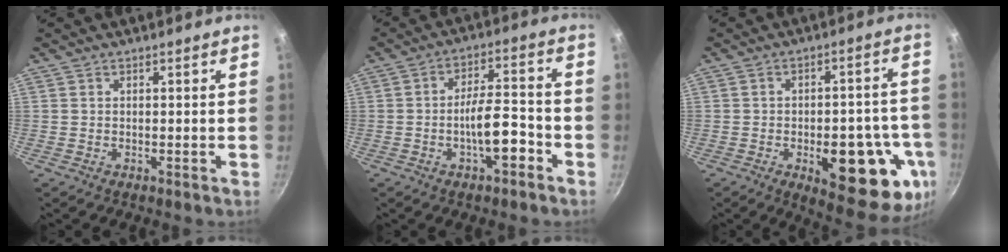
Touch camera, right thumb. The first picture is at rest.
{"total": 8.7, "force": [-3.6, 2.9, 7.3], "torque": [-0.105, 0.037, -0.059]}
{"total": 19.6, "force": [-6.4, 8.5, 16.5], "torque": [-0.154, 0.011, -0.078]}